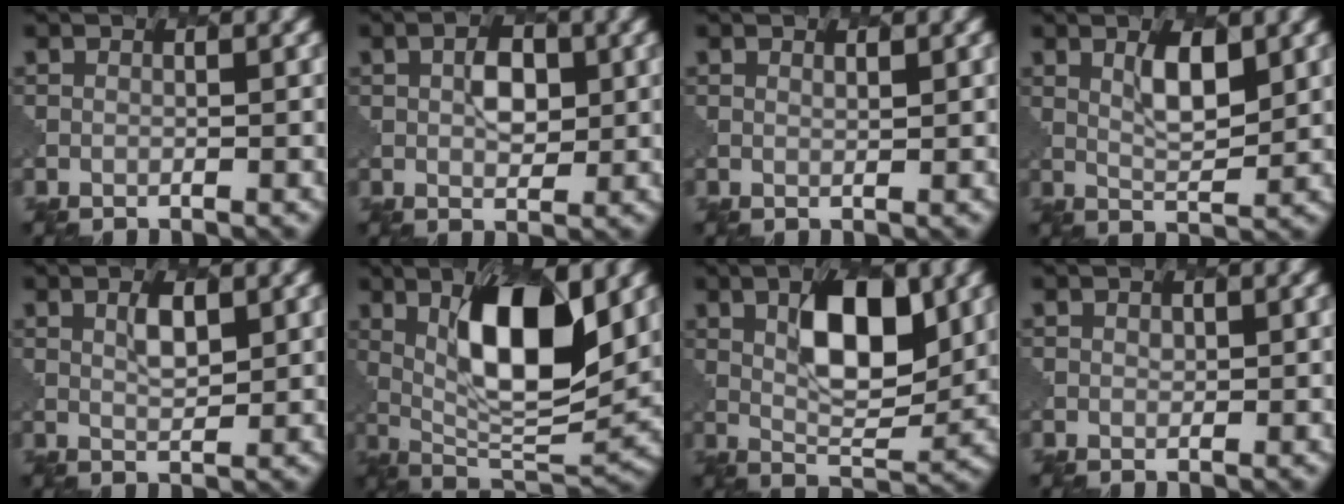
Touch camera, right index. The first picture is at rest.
{"total": 2.9, "force": [0.8, 1.7, 2.2], "torque": [-0.033, 0.002, 0.012]}
{"total": 0.8, "force": [0.7, 0.1, 0.3], "torque": [-0.003, -0.004, 0.013]}
{"total": 3.5, "force": [1.7, 1.0, 2.8], "torque": [-0.051, -0.004, 0.032]}
{"total": 2.1, "force": [1.2, 0.6, 1.7], "torque": [-0.033, -0.002, 0.023]}
{"total": 10.5, "force": [2.9, 3.4, 9.5], "torque": [-0.148, -0.007, 0.054]}
{"total": 7.4, "force": [2.4, 3.0, 6.3], "torque": [-0.095, 0.001, 0.043]}
{"total": 0.7, "force": [0.3, 0.6, 0.3], "torque": [-0.003, -0.003, 0.007]}